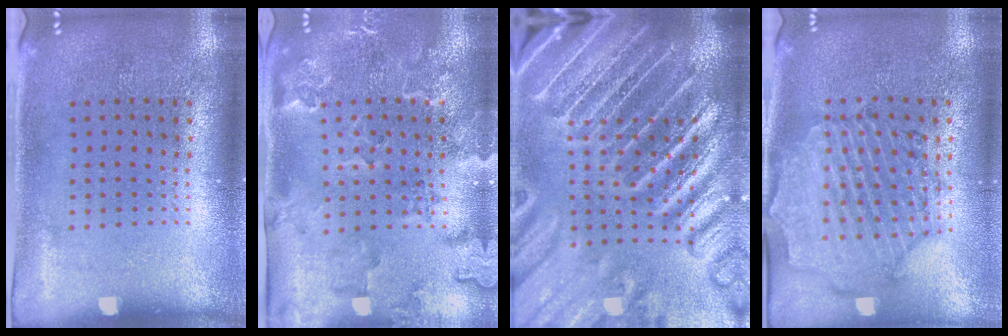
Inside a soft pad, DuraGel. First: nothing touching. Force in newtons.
{"total": 2.4, "press": 2.2, "slide": 0.8}
{"total": 5.7, "press": 4.9, "slide": 2.9}
{"total": 1.6, "press": 1.6, "slide": 0.4}